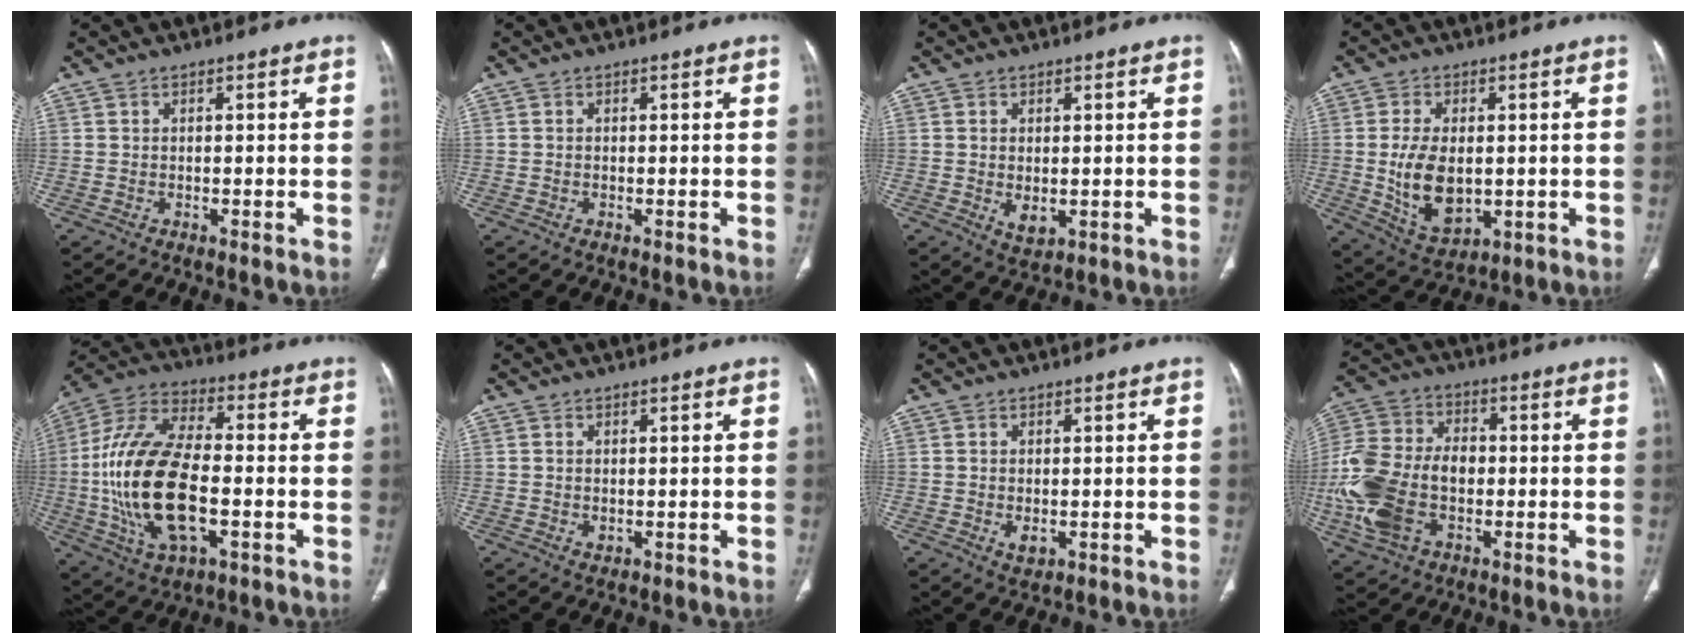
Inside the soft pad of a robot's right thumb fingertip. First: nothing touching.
{"total": 0.0}
{"total": 3.4, "force": [-0.3, 2.1, 2.8], "torque": [-0.044, -0.009, 0.005]}
{"total": 11.3, "force": [-0.3, 6.7, 9.0], "torque": [-0.156, -0.012, 0.012]}
{"total": 22.4, "force": [-3.0, 11.0, 19.3], "torque": [-0.399, 0.015, -0.050]}
{"total": 1.0, "force": [0.0, 0.7, 0.7], "torque": [-0.014, -0.004, 0.005]}
{"total": 2.5, "force": [-0.4, 1.5, 1.9], "torque": [-0.034, -0.006, -0.001]}
{"total": 18.7, "force": [-3.0, 12.3, 13.8], "torque": [-0.302, 0.015, -0.052]}